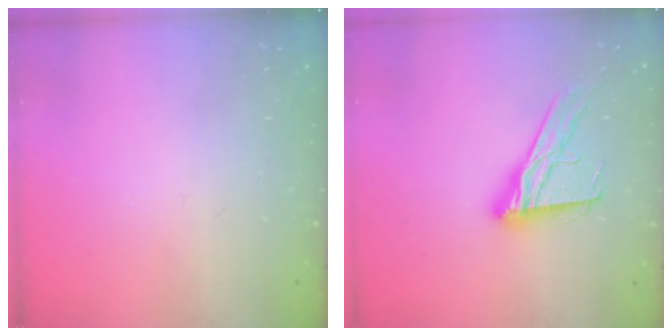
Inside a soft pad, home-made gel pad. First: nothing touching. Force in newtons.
{"total": 14.8, "press": 14.8, "slide": 1.3}